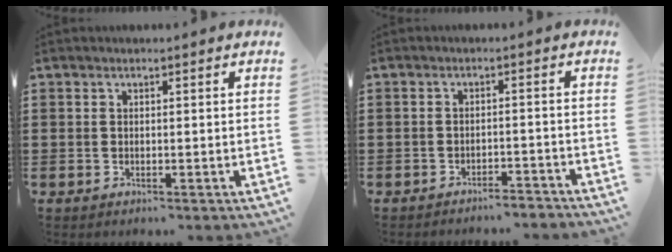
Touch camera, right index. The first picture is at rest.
{"total": 2.6, "force": [-2.6, -0.1, 0.2], "torque": [-0.009, 0.000, -0.056]}